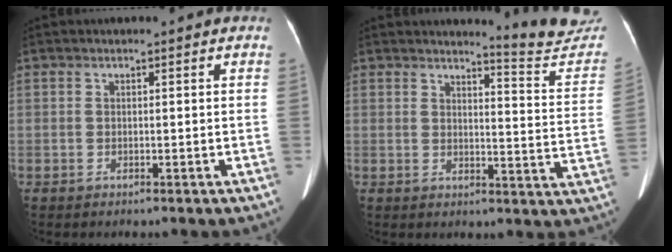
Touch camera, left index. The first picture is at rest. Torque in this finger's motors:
{"motor_torque": [0.69, -1.25, -0.01, 0.02]}